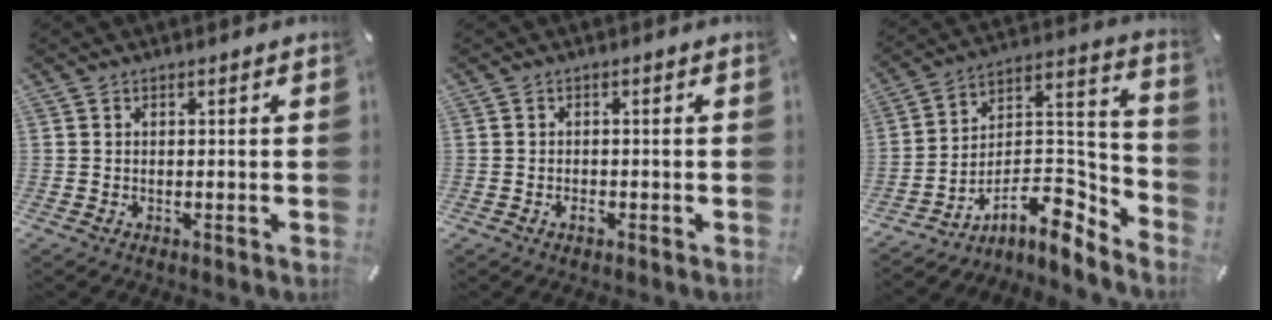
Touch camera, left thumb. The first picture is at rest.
{"total": 1.4, "force": [-0.7, 1.0, 0.7], "torque": [-0.014, 0.003, -0.014]}
{"total": 11.8, "force": [-5.9, 7.1, 7.3], "torque": [-0.103, -0.006, -0.098]}